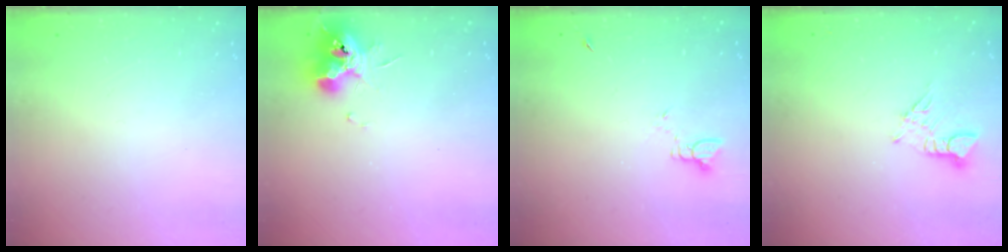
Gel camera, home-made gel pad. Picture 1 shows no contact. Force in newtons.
{"total": 10.0, "press": 10.0, "slide": 1.1}
{"total": 2.0, "press": 2.0, "slide": 0.3}
{"total": 3.1, "press": 3.1, "slide": 0.4}